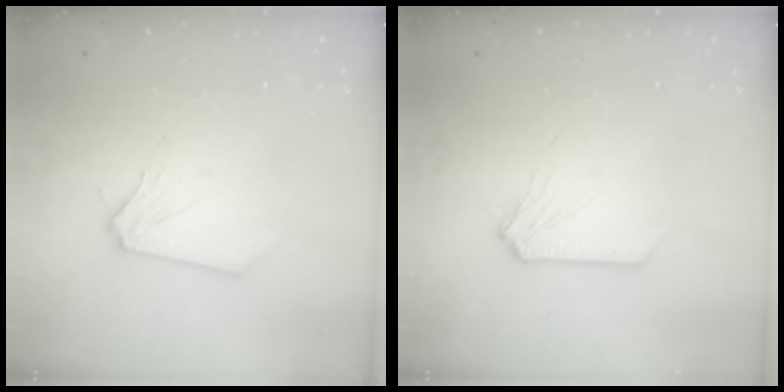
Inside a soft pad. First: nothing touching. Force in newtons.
{"total": 0.5, "press": 0.5, "slide": 0.1}